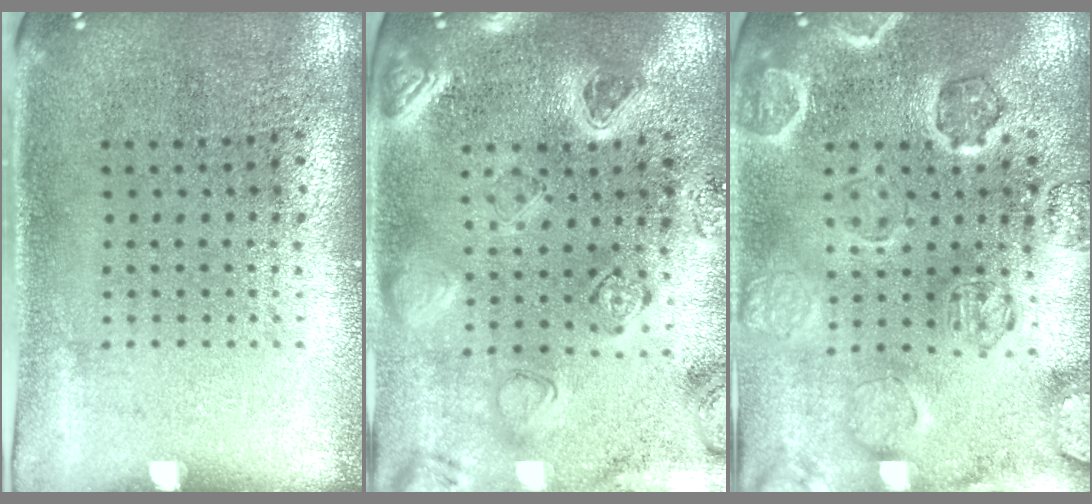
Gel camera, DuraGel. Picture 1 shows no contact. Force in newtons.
{"total": 2.2, "press": 2.2, "slide": 0.4}
{"total": 1.6, "press": 1.6, "slide": 0.2}